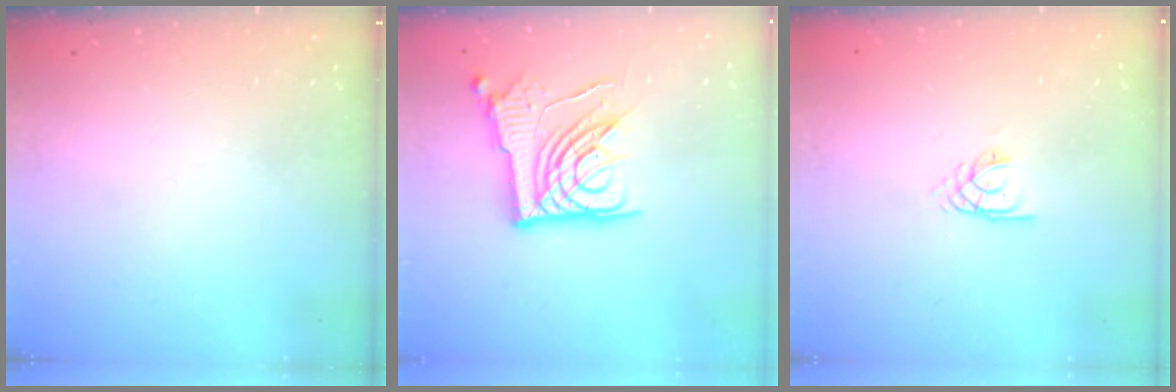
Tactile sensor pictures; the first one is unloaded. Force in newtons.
{"total": 14.6, "press": 14.5, "slide": 1.5}
{"total": 2.2, "press": 2.2, "slide": 0.3}